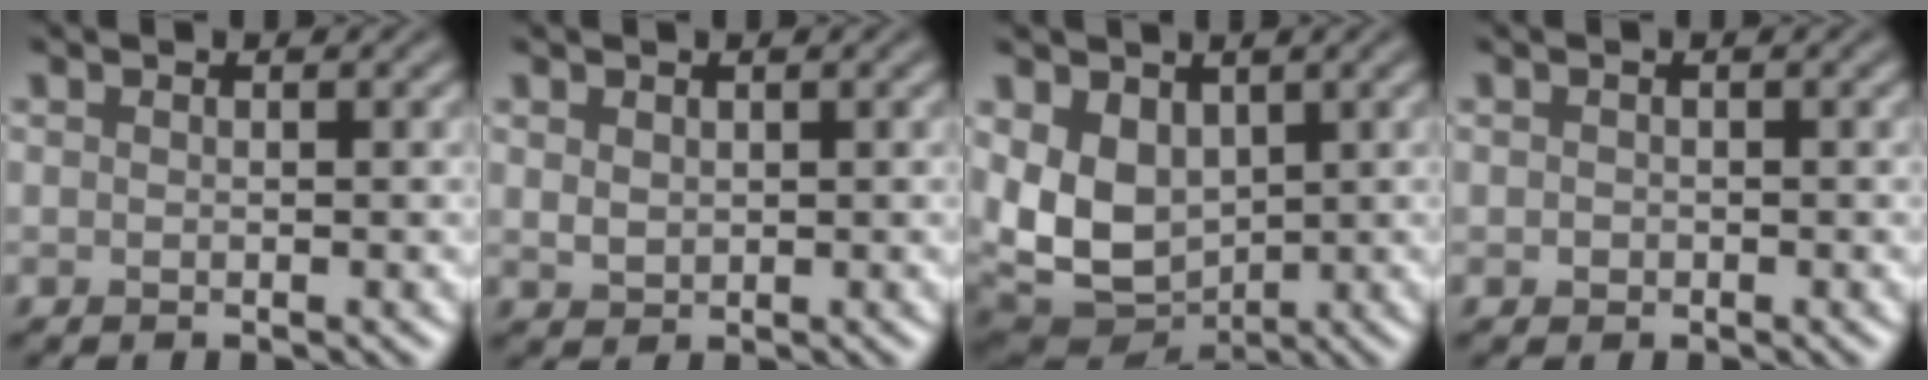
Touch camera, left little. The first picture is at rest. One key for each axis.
{"total": 1.2, "fx": 0.6, "fy": 0.9, "fz": 0.6, "tx": -0.012, "ty": -0.002, "tz": 0.016}
{"total": 6.6, "fx": 0.9, "fy": 4.8, "fz": 4.5, "tx": -0.106, "ty": -0.014, "tz": 0.020}
{"total": 0.6, "fx": -0.1, "fy": 0.5, "fz": 0.2, "tx": 0.001, "ty": -0.005, "tz": -0.004}